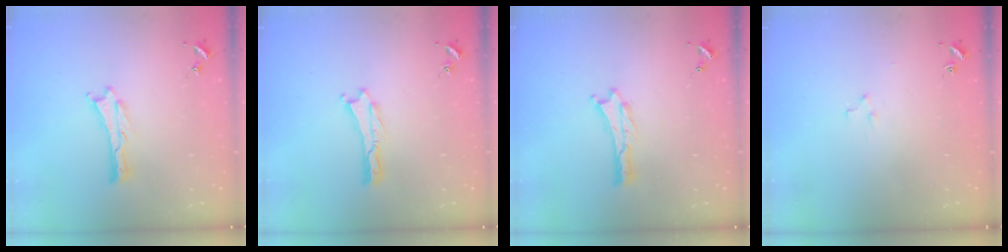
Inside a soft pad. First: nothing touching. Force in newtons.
{"total": 0.0}
{"total": 0.0}
{"total": 2.2, "press": 2.2, "slide": 0.2}